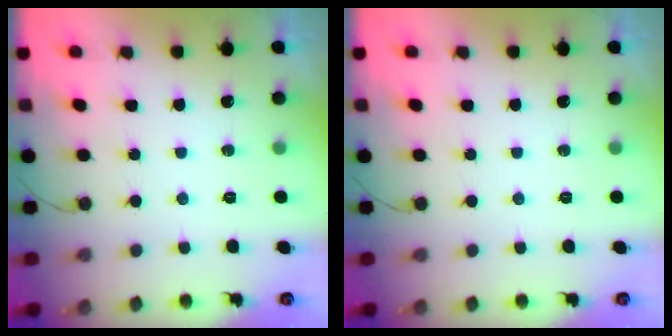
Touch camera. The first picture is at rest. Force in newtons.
{"total": 0.0}